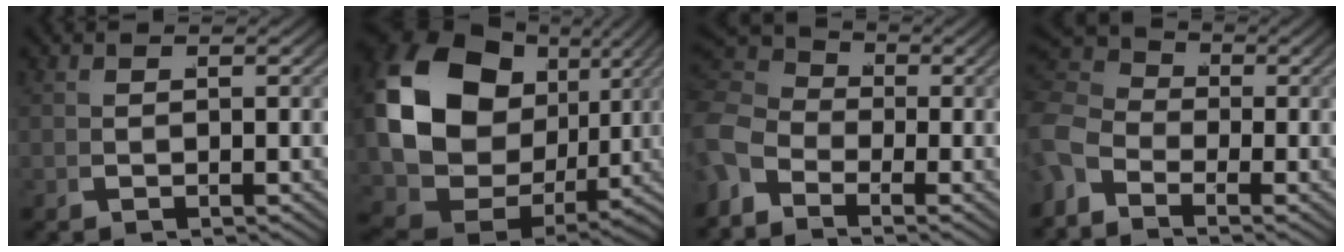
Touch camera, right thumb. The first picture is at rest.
{"total": 18.5, "force": [0.3, 12.9, 13.3], "torque": [-0.281, -0.046, 0.028]}
{"total": 5.6, "force": [1.5, 4.2, 3.5], "torque": [-0.040, 0.022, -0.002]}
{"total": 5.2, "force": [0.9, 3.9, 3.3], "torque": [-0.041, 0.017, -0.013]}